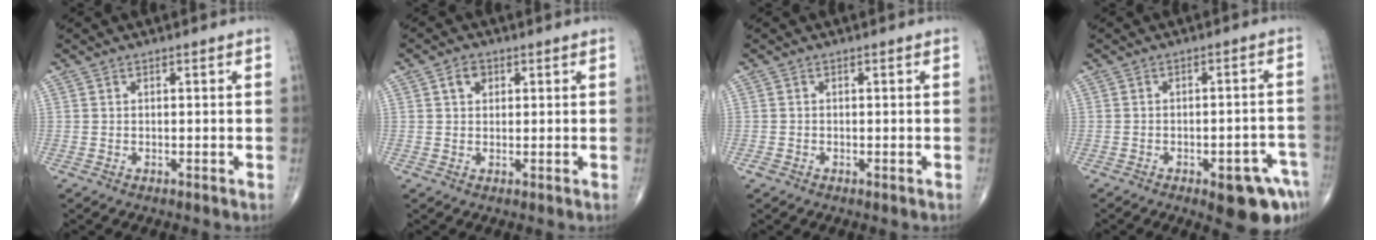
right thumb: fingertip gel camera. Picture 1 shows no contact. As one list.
[{"total": 2.8, "force": [1.1, 2.1, 1.6], "torque": [-0.019, 0.003, 0.018]}, {"total": 0.7, "force": [-0.4, 0.5, 0.4], "torque": [-0.008, 0.002, -0.010]}, {"total": 10.0, "force": [-5.4, 3.6, 7.7], "torque": [-0.070, 0.034, -0.061]}]